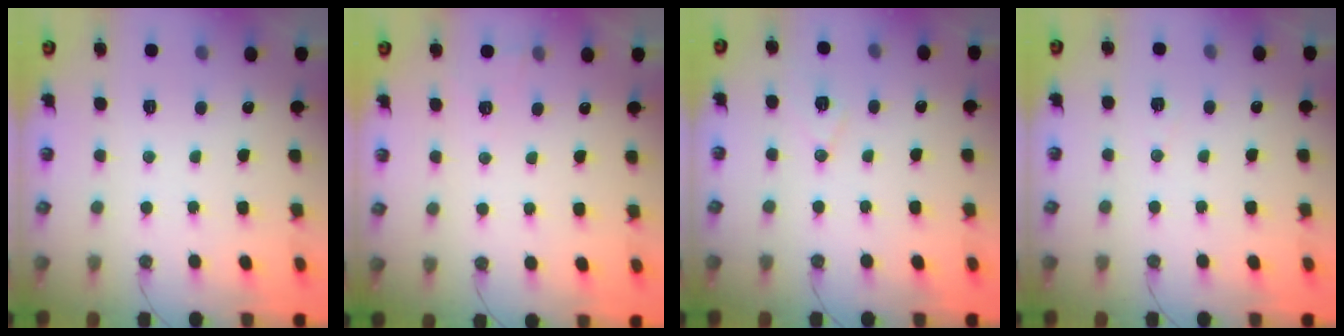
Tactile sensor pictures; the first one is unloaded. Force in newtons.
{"total": 4.5, "press": 1.8, "slide": 4.1}
{"total": 7.1, "press": 6.0, "slide": 3.7}
{"total": 5.5, "press": 3.2, "slide": 4.5}